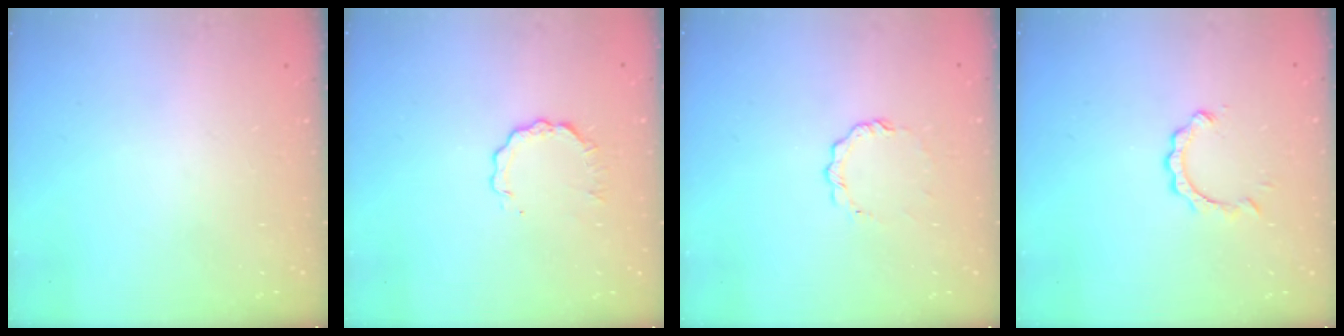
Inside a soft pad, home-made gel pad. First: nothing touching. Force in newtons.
{"total": 2.9, "press": 2.9, "slide": 0.3}
{"total": 5.4, "press": 5.3, "slide": 0.4}
{"total": 2.7, "press": 2.6, "slide": 0.3}